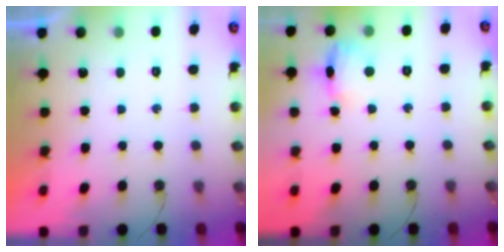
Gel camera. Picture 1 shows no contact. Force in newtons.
{"total": 9.9, "press": 9.8, "slide": 1.2}